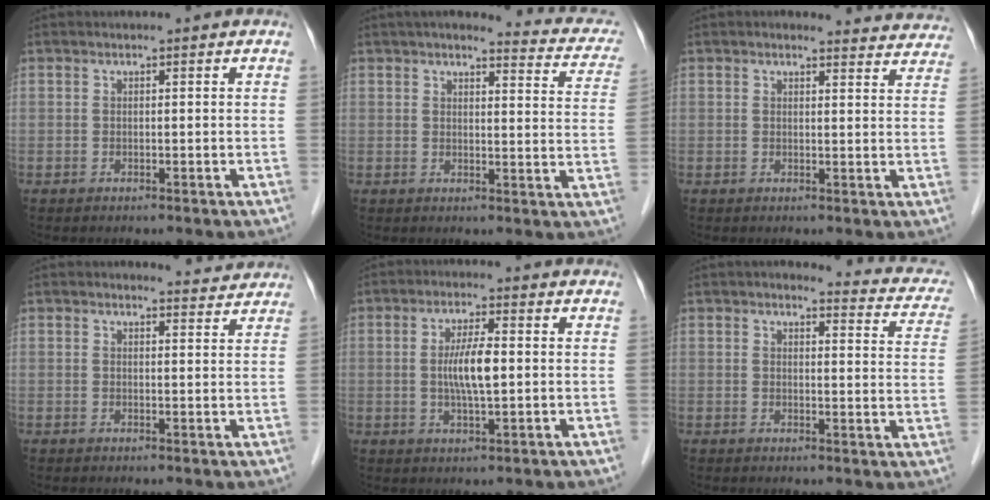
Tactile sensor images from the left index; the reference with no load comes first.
{"total": 10.8, "force": [9.4, 2.4, 4.9], "torque": [-0.043, -0.008, 0.079]}
{"total": 7.6, "force": [7.3, 1.7, 0.5], "torque": [0.022, -0.012, 0.051]}
{"total": 2.9, "force": [2.8, 0.4, -0.3], "torque": [-0.004, -0.008, 0.025]}
{"total": 5.7, "force": [-0.1, 0.9, 5.7], "torque": [-0.112, -0.002, -0.005]}
{"total": 8.8, "force": [7.9, 2.4, 3.0], "torque": [-0.015, -0.018, 0.058]}